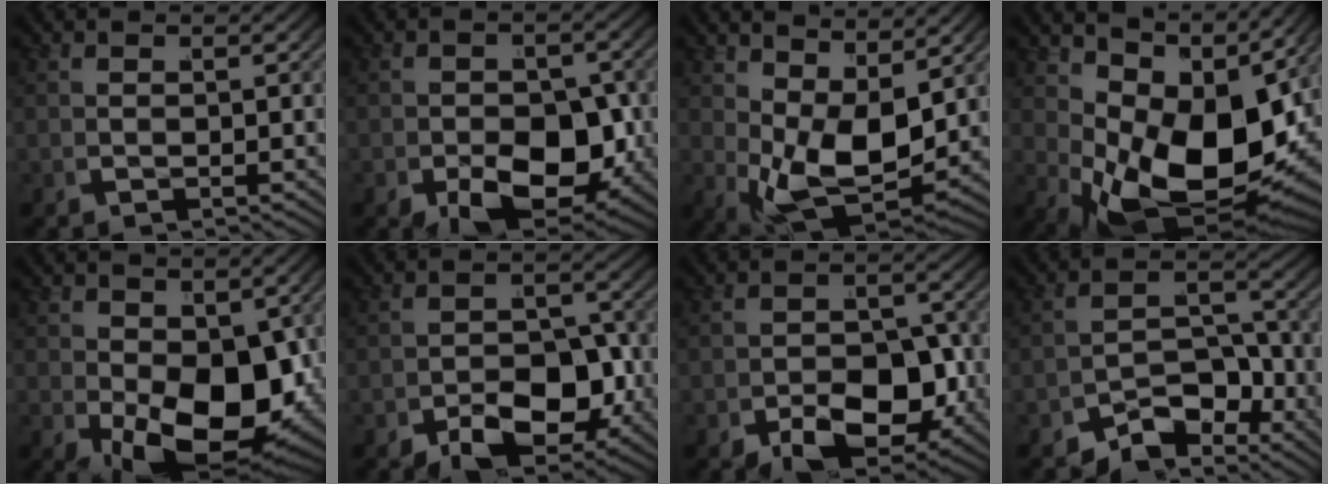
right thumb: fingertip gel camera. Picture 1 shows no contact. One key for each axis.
{"total": 8.6, "fx": -2.3, "fy": 5.6, "fz": 6.1, "tx": -0.117, "ty": -0.046, "tz": -0.021}
{"total": 8.4, "fx": 0.7, "fy": 4.9, "fz": 6.8, "tx": -0.146, "ty": -0.044, "tz": 0.030}
{"total": 14.8, "fx": 0.0, "fy": 8.6, "fz": 12.1, "tx": -0.215, "ty": -0.042, "tz": 0.026}
{"total": 10.9, "fx": -1.9, "fy": 6.4, "fz": 8.6, "tx": -0.144, "ty": -0.047, "tz": -0.005}
{"total": 5.9, "fx": -2.6, "fy": 3.6, "fz": 4.0, "tx": -0.070, "ty": -0.018, "tz": -0.043}
{"total": 6.5, "fx": -2.4, "fy": 4.1, "fz": 4.4, "tx": -0.081, "ty": -0.025, "tz": -0.037}
{"total": 5.5, "fx": -4.2, "fy": 2.6, "fz": 2.4, "tx": -0.032, "ty": -0.013, "tz": -0.071}